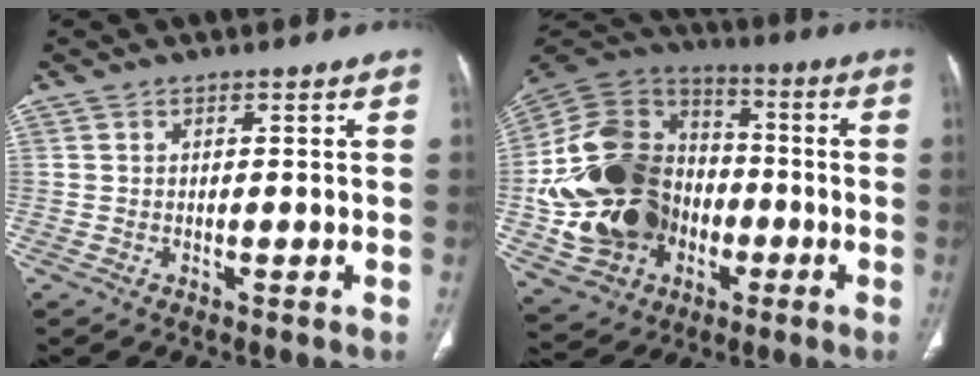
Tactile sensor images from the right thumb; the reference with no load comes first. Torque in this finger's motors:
{"motor_torque": [2.51, 2.50, 0.76, 0.40, 0.21]}